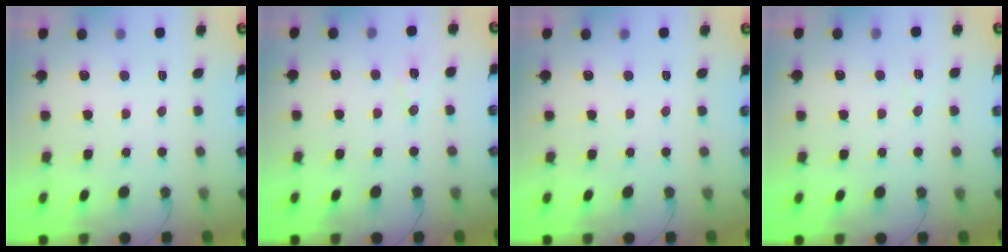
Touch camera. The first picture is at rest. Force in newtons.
{"total": 7.0, "press": 5.9, "slide": 3.8}
{"total": 0.0}
{"total": 6.2, "press": 4.3, "slide": 4.5}